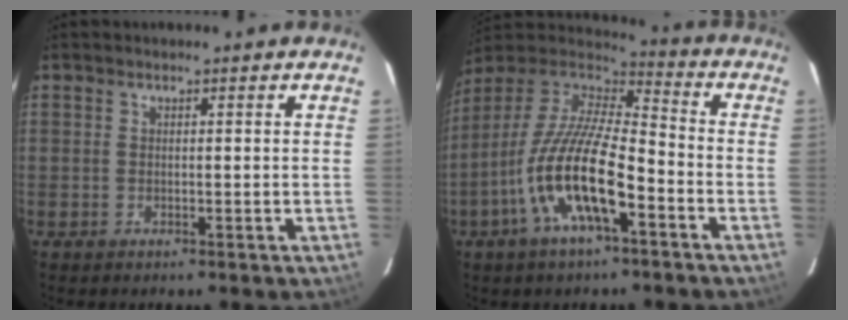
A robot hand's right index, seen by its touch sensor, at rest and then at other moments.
{"total": 17.7, "force": [-7.4, 5.1, 15.2], "torque": [-0.297, -0.019, -0.145]}